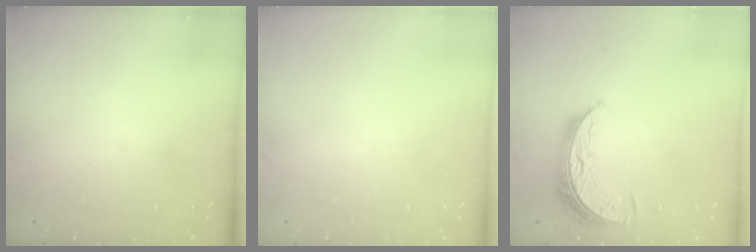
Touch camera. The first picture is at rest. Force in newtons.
{"total": 0.0}
{"total": 8.9, "press": 8.9, "slide": 0.5}